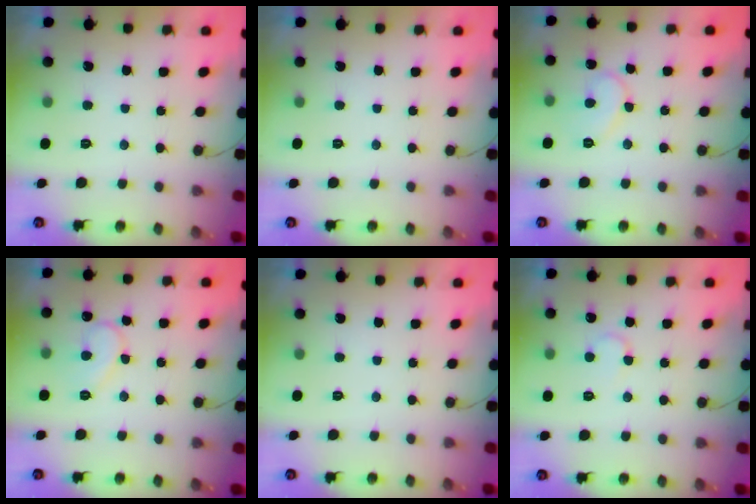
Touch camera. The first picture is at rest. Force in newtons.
{"total": 0.0}
{"total": 8.3, "press": 8.2, "slide": 0.6}
{"total": 9.5, "press": 9.5, "slide": 0.9}
{"total": 0.0}
{"total": 4.2, "press": 4.2, "slide": 0.4}